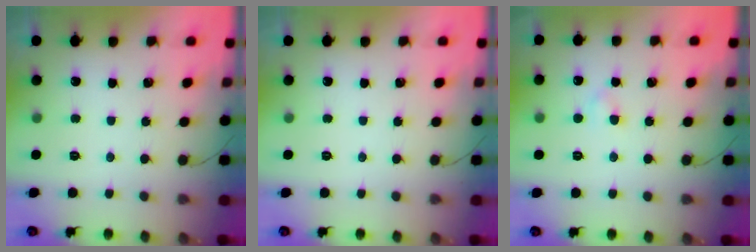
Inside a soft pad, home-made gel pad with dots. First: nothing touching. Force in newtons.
{"total": 0.0}
{"total": 2.0, "press": 1.9, "slide": 0.8}